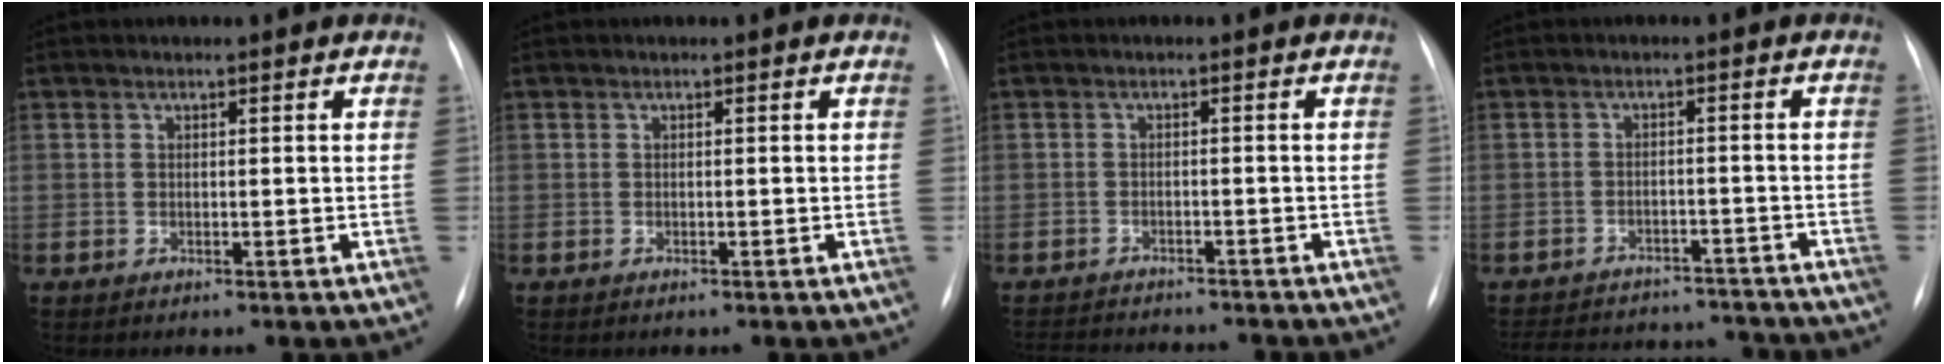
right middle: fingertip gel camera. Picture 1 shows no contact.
{"total": 0.0}
{"total": 11.3, "force": [-10.5, 2.5, 3.4], "torque": [-0.063, 0.001, -0.135]}
{"total": 17.6, "force": [-16.2, 5.1, 4.8], "torque": [-0.122, 0.004, -0.215]}